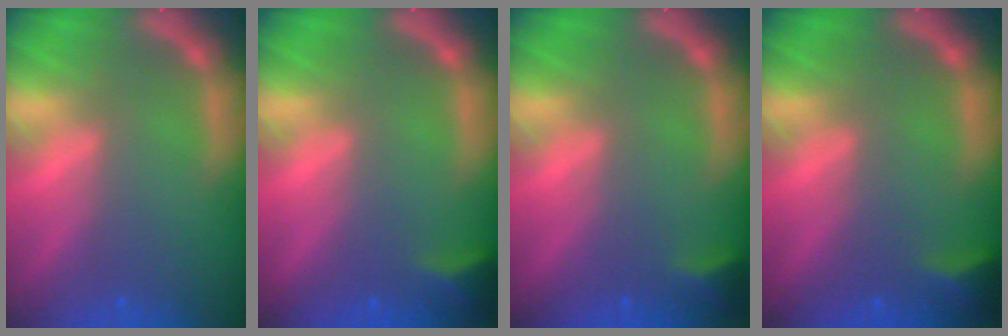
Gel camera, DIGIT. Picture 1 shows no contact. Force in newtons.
{"total": 2.4}
{"total": 1.9}
{"total": 2.4}